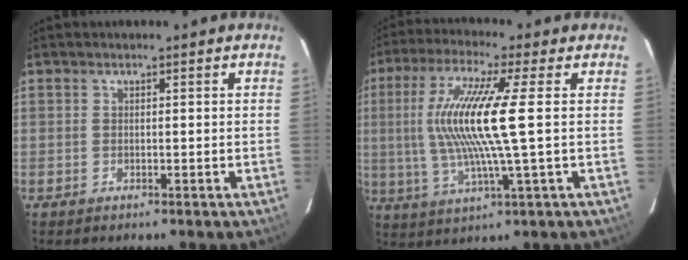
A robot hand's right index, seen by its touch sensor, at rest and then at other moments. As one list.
[{"total": 14.3, "force": [1.1, 0.4, 14.3], "torque": [-0.277, -0.004, 0.024]}]